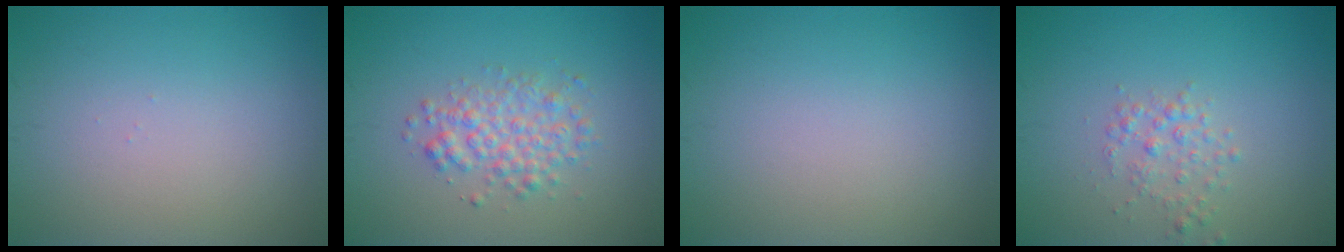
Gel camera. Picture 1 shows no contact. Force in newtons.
{"total": 3.0, "press": 3.0, "slide": 0.1}
{"total": 0.0}
{"total": 1.7, "press": 1.7, "slide": 0.1}